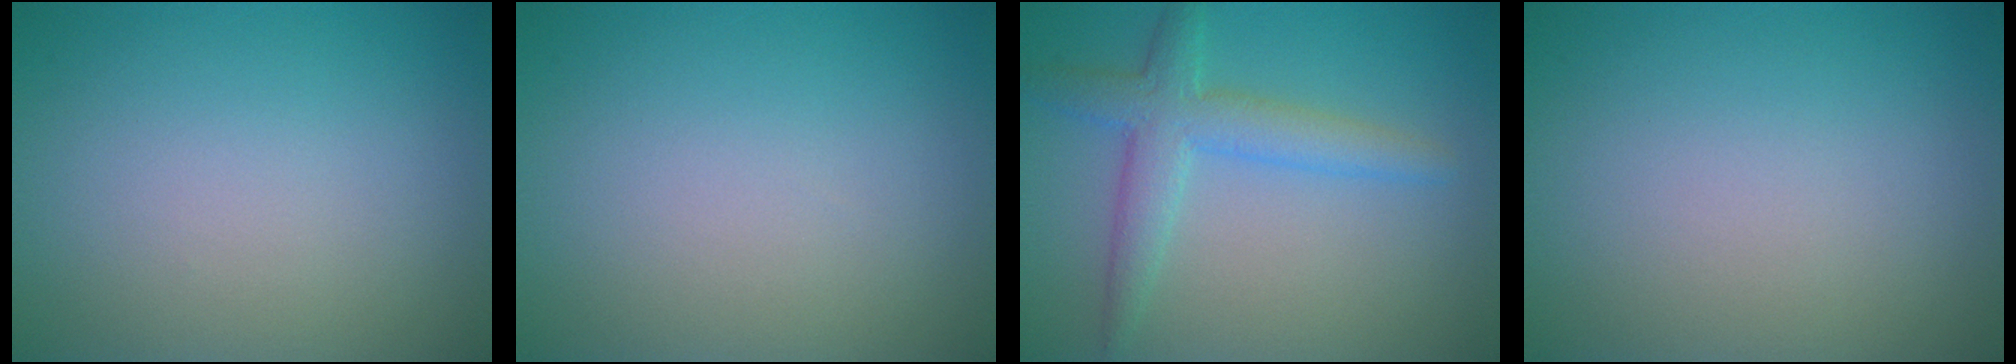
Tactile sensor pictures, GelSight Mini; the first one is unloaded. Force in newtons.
{"total": 0.0}
{"total": 4.0, "press": 4.0, "slide": 0.1}
{"total": 0.0}